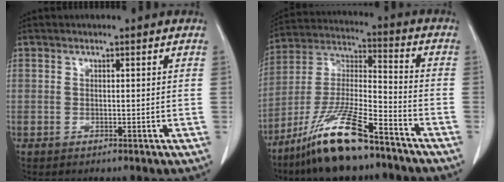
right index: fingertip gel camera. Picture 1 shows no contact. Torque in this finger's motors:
{"motor_torque": [1.39, -0.76, 0.56, 0.21]}